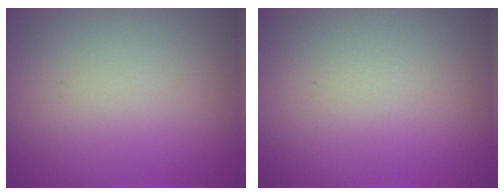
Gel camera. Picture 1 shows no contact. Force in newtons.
{"total": 0.0}